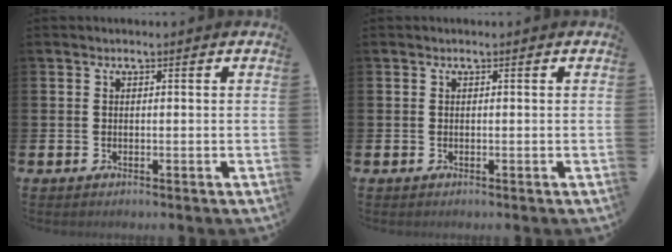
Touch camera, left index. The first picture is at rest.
{"total": 0.0}